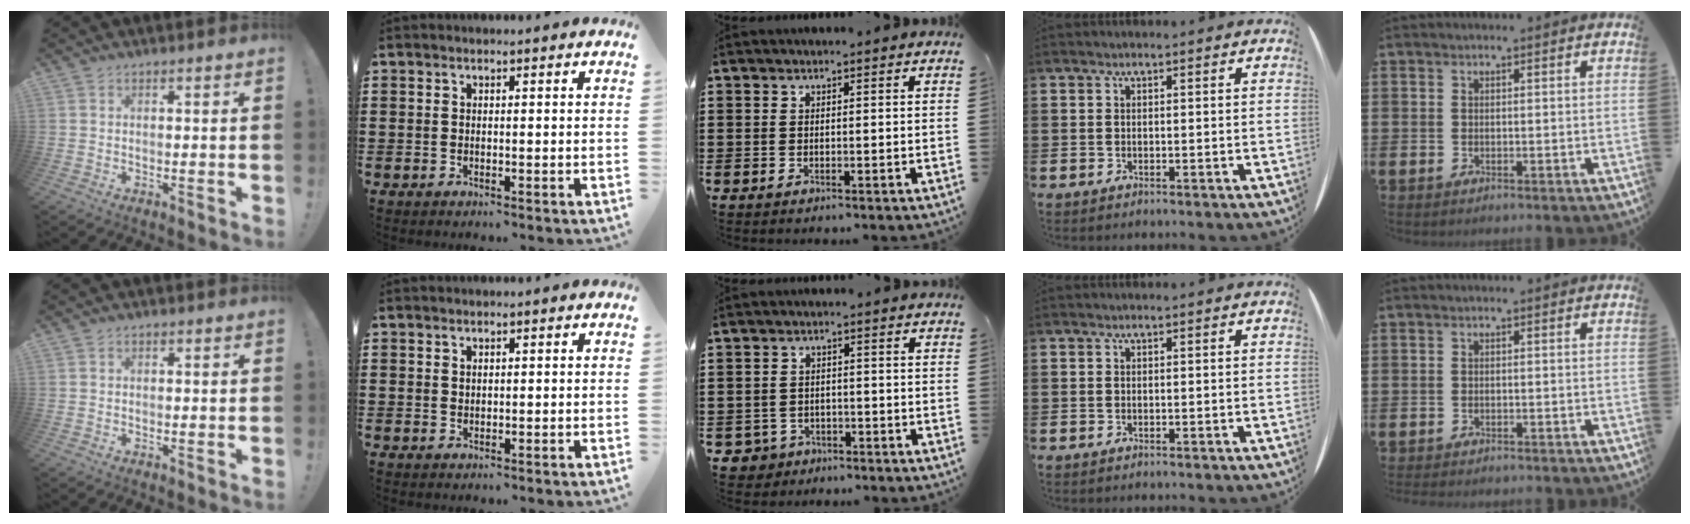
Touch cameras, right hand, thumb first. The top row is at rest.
{"thumb": {"total": 0.5, "force": [0.0, 0.4, 0.3], "torque": [-0.001, 0.001, -0.002]}, "index": {"total": 0.7, "force": [0.6, 0.3, 0.3], "torque": [-0.006, 0.002, 0.012]}, "middle": {"total": 2.4, "force": [-2.1, 1.2, 0.1], "torque": [-0.020, -0.003, -0.048]}, "little": {"total": 0.5, "force": [-0.5, 0.0, -0.1], "torque": [-0.001, -0.002, -0.010]}}